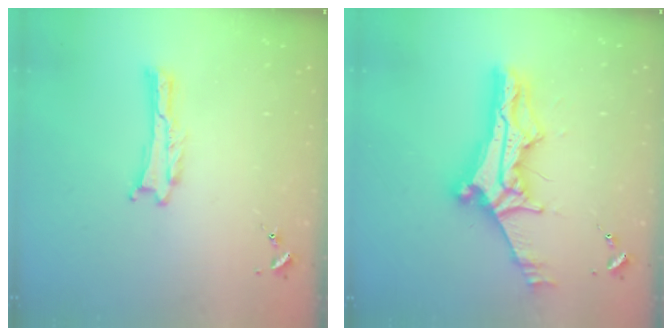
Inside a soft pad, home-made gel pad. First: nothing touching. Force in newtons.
{"total": 12.3, "press": 12.2, "slide": 1.0}